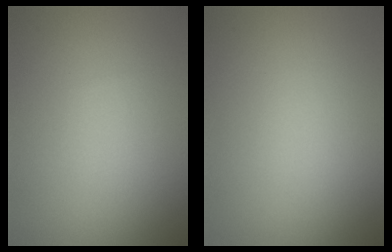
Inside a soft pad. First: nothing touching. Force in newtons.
{"total": 0.0}